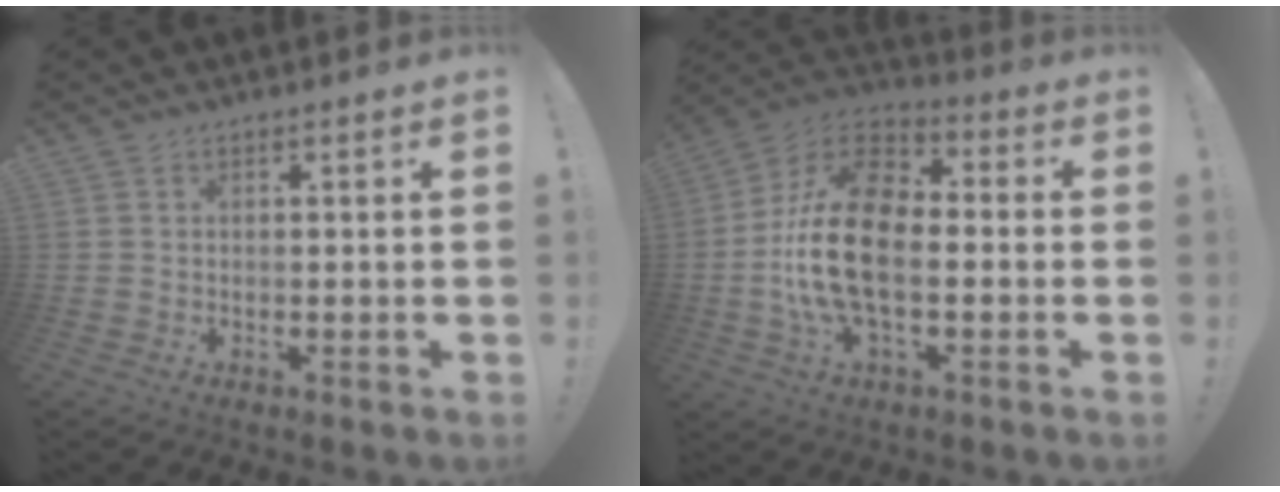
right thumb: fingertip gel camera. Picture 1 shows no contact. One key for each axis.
{"total": 20.1, "fx": -2.4, "fy": 11.7, "fz": 16.2, "tx": -0.308, "ty": 0.019, "tz": -0.035}